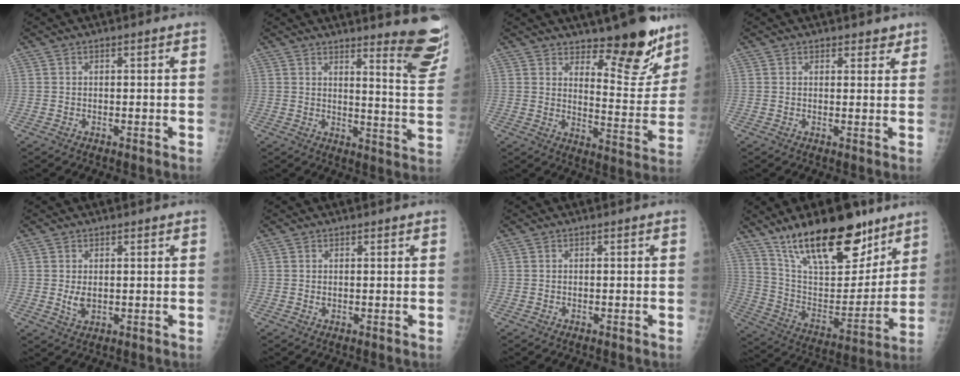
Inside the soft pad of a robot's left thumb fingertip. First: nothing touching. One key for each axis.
{"total": 13.1, "fx": 10.4, "fy": 1.3, "fz": 7.8, "tx": -0.076, "ty": -0.105, "tz": 0.121}
{"total": 13.1, "fx": 10.3, "fy": 4.5, "fz": 6.7, "tx": -0.042, "ty": -0.094, "tz": 0.151}
{"total": 2.2, "fx": 1.7, "fy": 1.3, "fz": 0.5, "tx": 0.016, "ty": -0.009, "tz": 0.017}
{"total": 2.7, "fx": 0.6, "fy": 1.8, "fz": 1.9, "tx": -0.029, "ty": -0.009, "tz": 0.016}
{"total": 0.8, "fx": 0.5, "fy": 0.5, "fz": 0.3, "tx": 0.001, "ty": -0.004, "tz": 0.007}
{"total": 0.0}
{"total": 24.9, "fx": 17.2, "fy": 9.8, "fz": 15.1, "tx": -0.201, "ty": -0.073, "tz": 0.292}